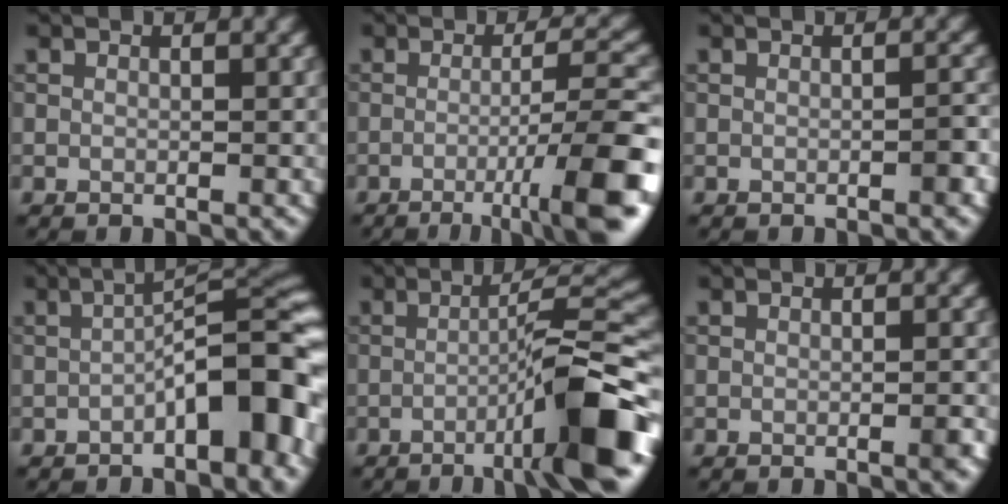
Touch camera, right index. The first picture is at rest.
{"total": 8.9, "force": [-3.6, 1.4, 8.0], "torque": [-0.107, 0.008, -0.056]}
{"total": 1.3, "force": [-0.5, 0.2, 1.1], "torque": [-0.014, 0.005, -0.009]}
{"total": 9.6, "force": [-2.7, 2.7, 8.9], "torque": [-0.116, 0.021, -0.049]}
{"total": 10.3, "force": [-4.0, 1.2, 9.4], "torque": [-0.124, 0.019, -0.069]}
{"total": 1.0, "force": [-0.4, 0.2, 0.9], "torque": [-0.010, 0.003, -0.008]}